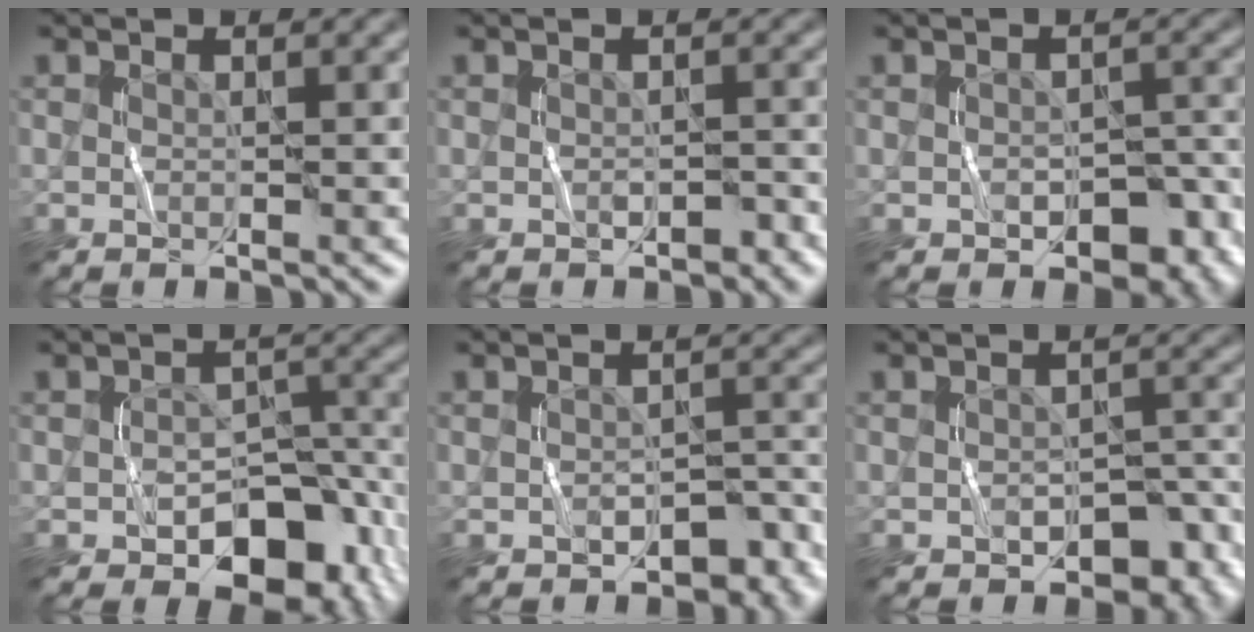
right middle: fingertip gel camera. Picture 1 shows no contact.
{"total": 1.2, "force": [-0.6, 0.8, 0.7], "torque": [-0.011, 0.000, -0.007]}
{"total": 5.4, "force": [-2.5, 3.5, 3.3], "torque": [-0.038, 0.000, -0.030]}
{"total": 8.4, "force": [-3.9, 5.3, 5.2], "torque": [-0.060, 0.001, -0.054]}
{"total": 4.1, "force": [-2.4, 2.4, 2.2], "torque": [-0.022, 0.001, -0.029]}
{"total": 5.8, "force": [-3.1, 3.6, 3.3], "torque": [-0.034, -0.001, -0.037]}